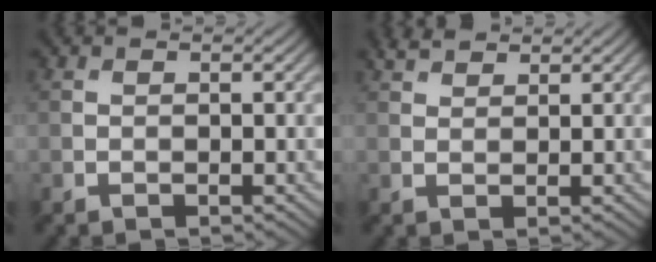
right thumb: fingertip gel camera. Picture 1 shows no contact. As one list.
[{"total": 2.2, "force": [1.9, 0.8, 0.8], "torque": [-0.022, 0.006, 0.043]}]